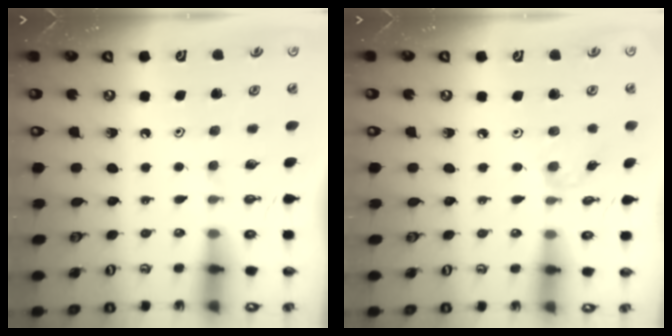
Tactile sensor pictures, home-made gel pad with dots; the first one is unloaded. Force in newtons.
{"total": 2.2, "press": 2.2, "slide": 0.4}